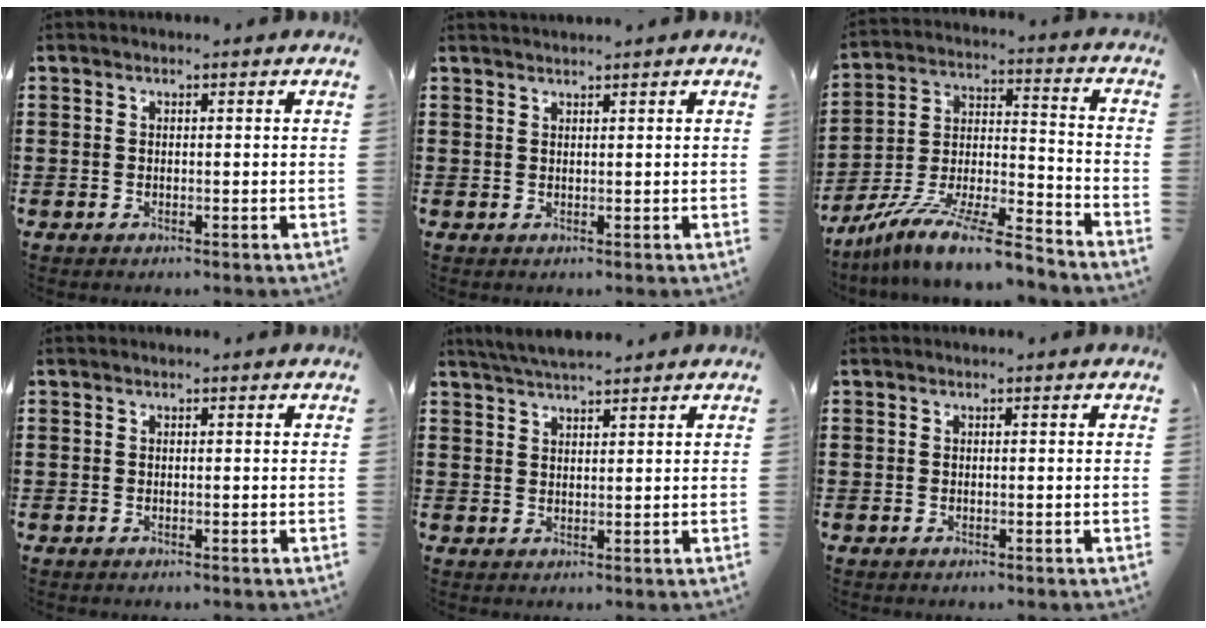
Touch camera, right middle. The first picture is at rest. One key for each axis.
{"total": 1.0, "fx": 1.0, "fy": -0.1, "fz": 0.0, "tx": -0.002, "ty": -0.004, "tz": 0.020}
{"total": 11.3, "fx": -10.0, "fy": 0.5, "fz": 5.1, "tx": -0.094, "ty": 0.011, "tz": -0.197}
{"total": 0.0}
{"total": 3.7, "fx": 3.5, "fy": 0.3, "fz": 1.1, "tx": -0.034, "ty": -0.004, "tz": 0.066}
{"total": 0.0}